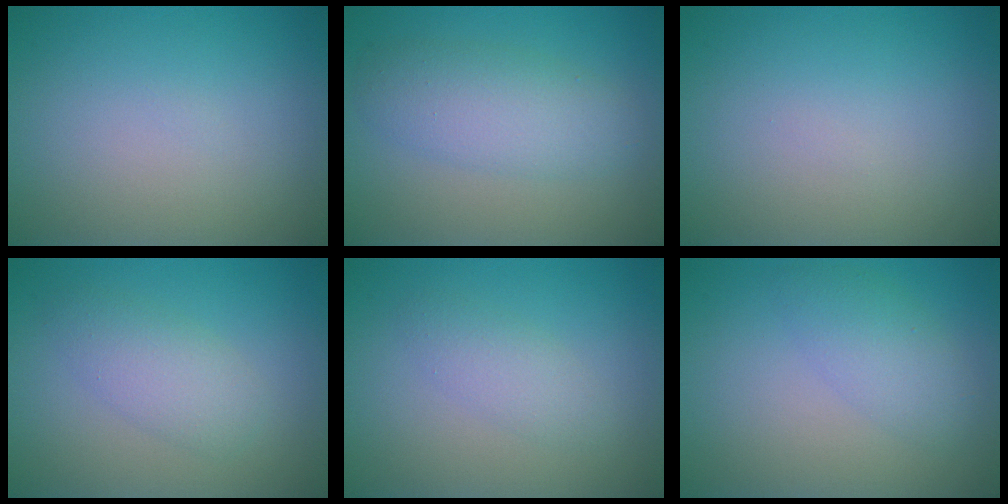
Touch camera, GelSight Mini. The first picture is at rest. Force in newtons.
{"total": 4.4, "press": 4.4, "slide": 0.2}
{"total": 0.0}
{"total": 3.0, "press": 3.0, "slide": 0.1}
{"total": 3.2, "press": 3.2, "slide": 0.2}
{"total": 2.8, "press": 2.8, "slide": 0.1}